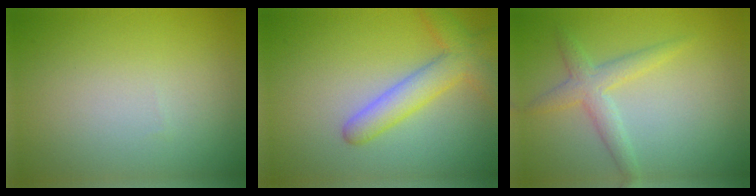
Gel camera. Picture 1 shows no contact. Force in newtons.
{"total": 4.0, "press": 4.0, "slide": 0.3}
{"total": 2.6, "press": 2.6, "slide": 0.0}